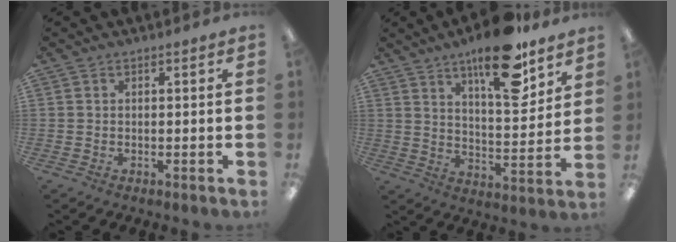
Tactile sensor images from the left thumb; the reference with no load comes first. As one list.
[{"total": 17.9, "force": [12.3, 6.2, 11.5], "torque": [-0.161, -0.072, 0.199]}]